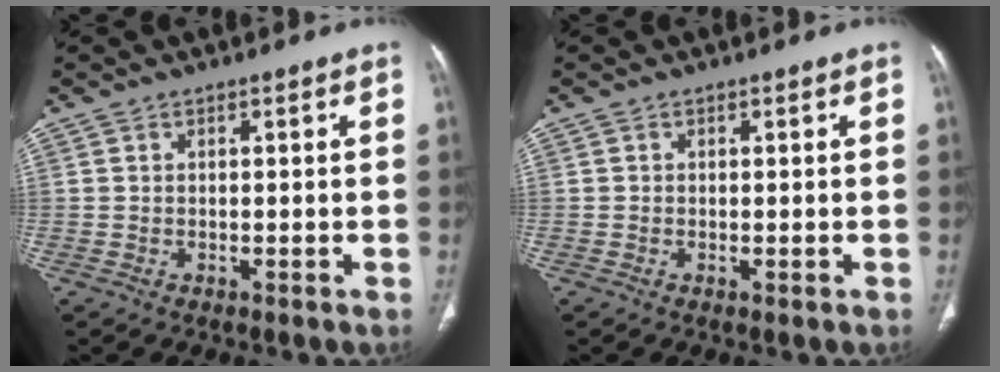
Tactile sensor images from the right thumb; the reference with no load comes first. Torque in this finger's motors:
{"motor_torque": [0.87, 0.67, -0.02, 0.45, 0.04]}